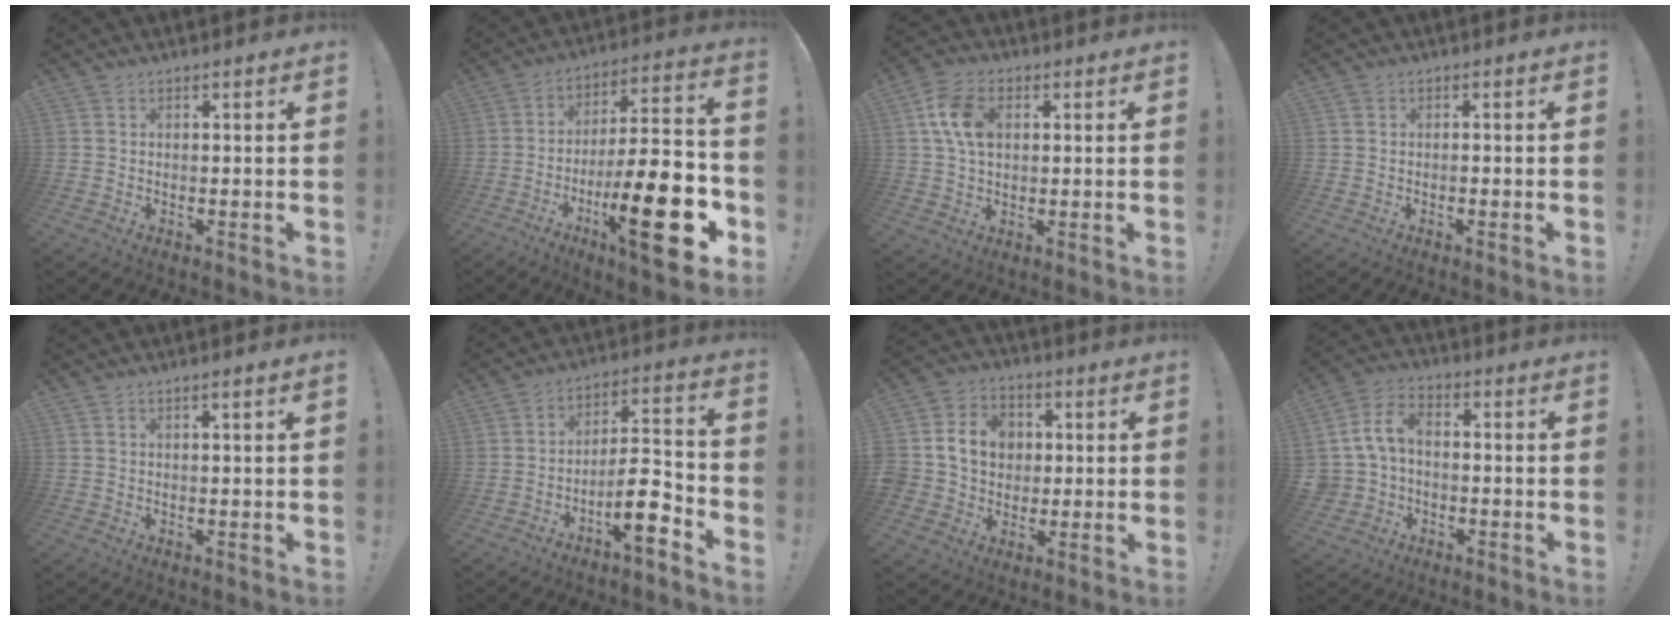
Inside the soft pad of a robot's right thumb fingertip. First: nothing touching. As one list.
[{"total": 25.4, "force": [-9.2, 6.8, 22.7], "torque": [-0.375, 0.046, -0.141]}, {"total": 10.1, "force": [2.2, 6.7, 7.2], "torque": [-0.135, 0.009, 0.044]}, {"total": 0.7, "force": [-0.7, 0.1, 0.2], "torque": [-0.010, 0.003, -0.011]}, {"total": 1.2, "force": [0.4, -0.3, 1.1], "torque": [-0.017, -0.003, 0.005]}, {"total": 11.0, "force": [-5.9, 2.8, 8.8], "torque": [-0.135, 0.031, -0.100]}, {"total": 12.1, "force": [1.6, 10.7, 5.4], "torque": [-0.083, 0.007, 0.040]}, {"total": 9.3, "force": [0.3, 7.0, 6.1], "torque": [-0.125, 0.017, 0.010]}]